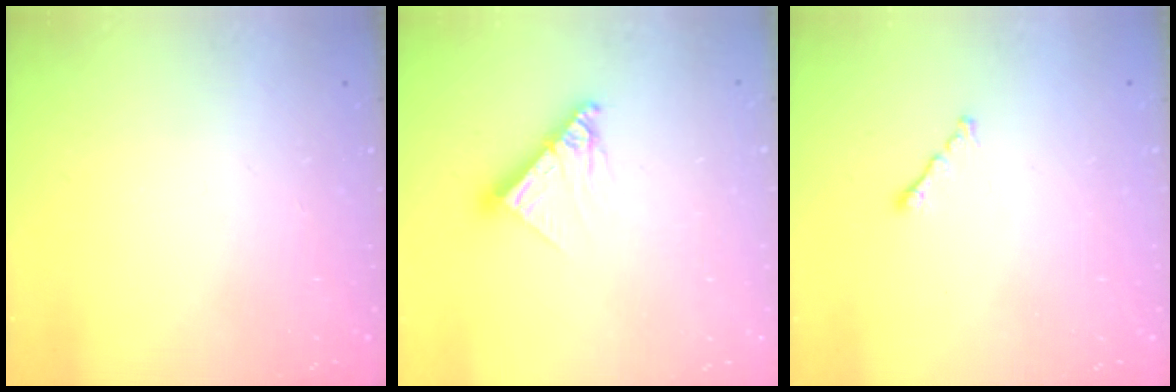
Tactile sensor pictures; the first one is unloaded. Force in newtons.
{"total": 11.7, "press": 11.6, "slide": 1.1}
{"total": 1.2, "press": 1.1, "slide": 0.5}